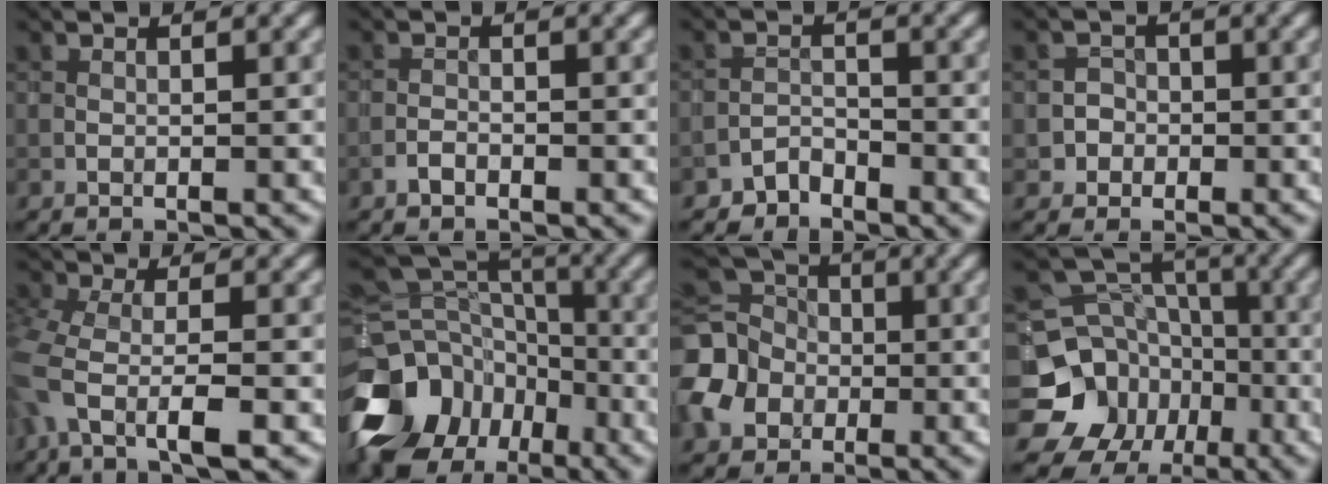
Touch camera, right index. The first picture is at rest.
{"total": 0.7, "force": [-0.5, 0.3, 0.3], "torque": [-0.003, 0.002, -0.012]}
{"total": 1.6, "force": [-1.4, 0.7, 0.0], "torque": [0.006, 0.011, -0.028]}
{"total": 1.7, "force": [-0.4, 1.6, 0.0], "torque": [0.023, 0.007, -0.012]}
{"total": 5.0, "force": [-1.8, 1.8, 4.3], "torque": [-0.096, -0.005, -0.045]}
{"total": 13.8, "force": [-7.7, 10.0, 5.6], "torque": [-0.137, -0.002, -0.133]}
{"total": 6.8, "force": [-1.9, 5.7, 3.2], "torque": [-0.085, 0.000, -0.054]}
{"total": 12.4, "force": [-5.5, 10.5, 3.4], "torque": [-0.077, -0.012, -0.110]}